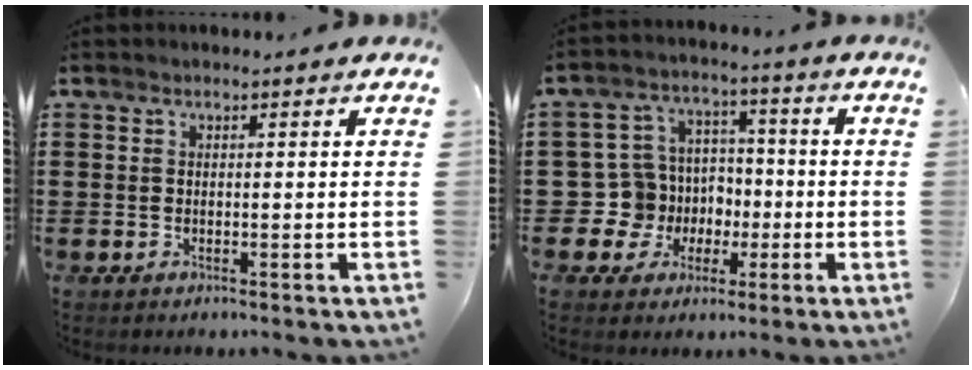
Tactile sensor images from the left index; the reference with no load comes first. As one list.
[{"total": 8.3, "force": [-1.1, 8.1, 1.4], "torque": [-0.081, 0.000, -0.017]}]